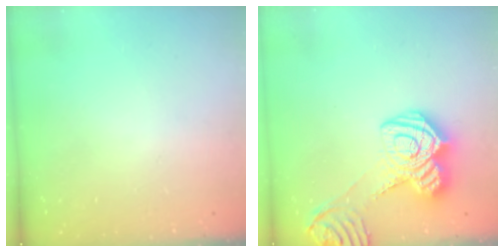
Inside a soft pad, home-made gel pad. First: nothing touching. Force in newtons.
{"total": 17.8, "press": 17.8, "slide": 1.2}